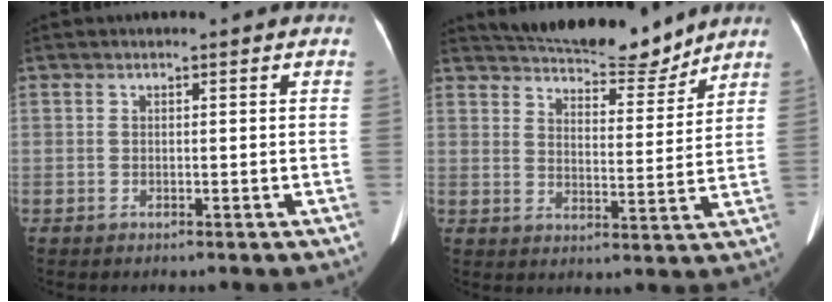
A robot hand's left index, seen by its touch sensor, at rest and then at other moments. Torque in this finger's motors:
{"motor_torque": [0.36, -0.43, 0.16, 0.03]}